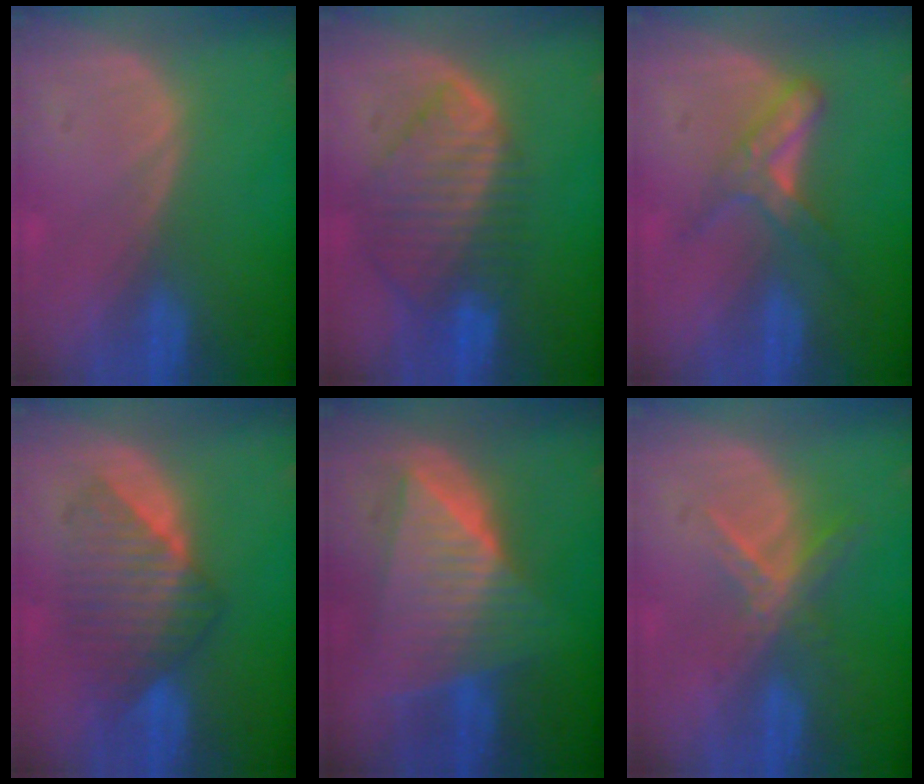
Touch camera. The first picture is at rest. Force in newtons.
{"total": 9.3, "press": 8.0, "slide": 4.7}
{"total": 5.9, "press": 5.1, "slide": 3.0}
{"total": 7.1, "press": 7.1, "slide": 0.2}
{"total": 9.9, "press": 9.9, "slide": 0.7}
{"total": 5.5, "press": 4.8, "slide": 2.8}